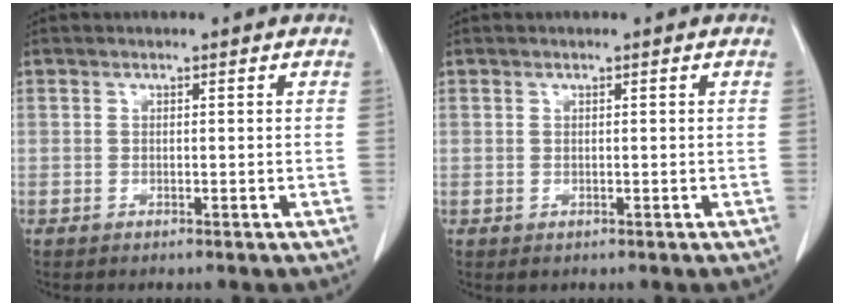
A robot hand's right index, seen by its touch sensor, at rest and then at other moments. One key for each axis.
{"total": 0.8, "fx": 0.0, "fy": 0.7, "fz": 0.4, "tx": -0.008, "ty": 0.000, "tz": 0.005}